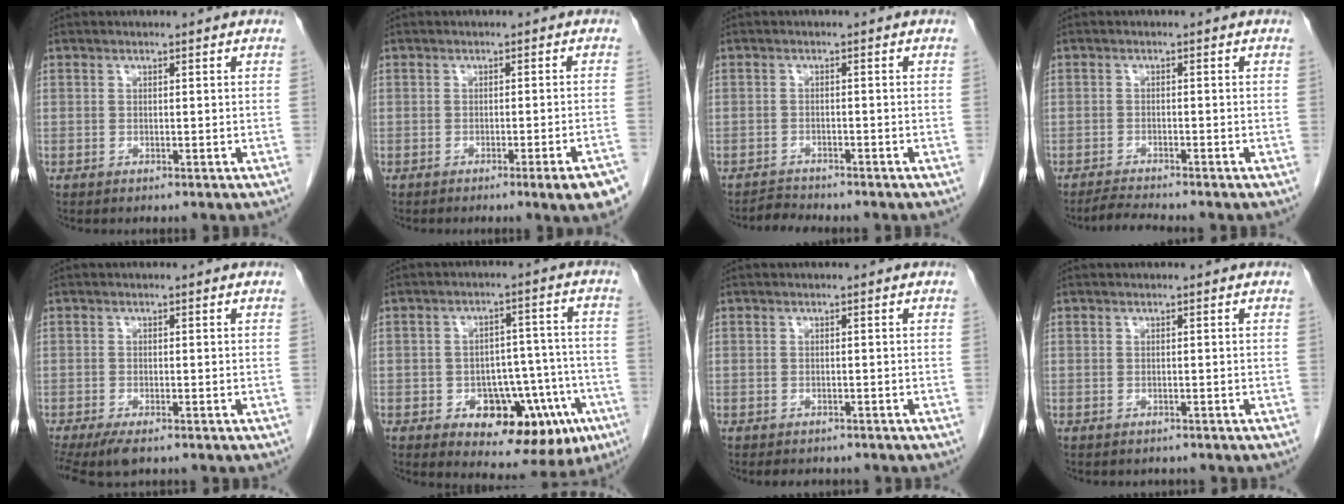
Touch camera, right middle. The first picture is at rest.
{"total": 5.7, "force": [-3.8, -0.5, 4.2], "torque": [-0.035, -0.008, -0.052]}
{"total": 1.9, "force": [-1.8, -0.1, -0.5], "torque": [0.008, -0.011, -0.030]}
{"total": 2.8, "force": [-2.7, -0.6, 0.6], "torque": [-0.019, -0.015, -0.049]}
{"total": 4.7, "force": [-3.5, 1.1, 3.0], "torque": [-0.052, -0.014, -0.057]}
{"total": 14.4, "force": [-6.3, 7.3, 10.7], "torque": [-0.116, 0.028, -0.075]}
{"total": 3.4, "force": [-2.9, 1.5, 1.0], "torque": [-0.012, -0.002, -0.033]}
{"total": 1.2, "force": [-1.1, 0.5, 0.1], "torque": [-0.008, 0.000, -0.014]}